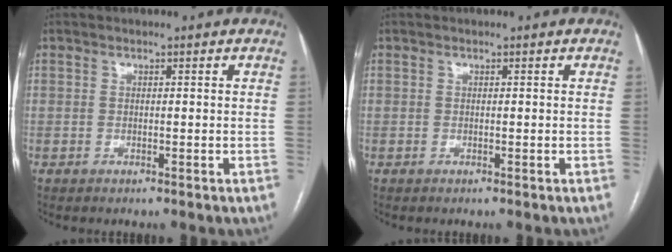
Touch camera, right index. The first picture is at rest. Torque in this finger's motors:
{"motor_torque": [0.00, 0.00, 0.00, 0.00]}